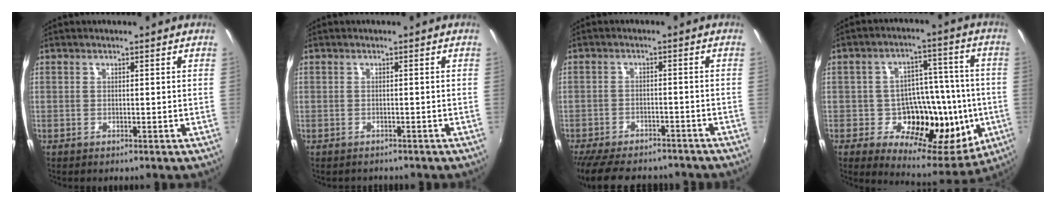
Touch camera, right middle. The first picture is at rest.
{"total": 1.3, "force": [-1.0, 0.9, -0.1], "torque": [-0.003, 0.001, -0.014]}
{"total": 15.4, "force": [-12.7, 5.7, 6.6], "torque": [-0.150, -0.022, -0.187]}
{"total": 19.5, "force": [-3.5, 13.5, 13.6], "torque": [-0.213, 0.006, -0.034]}